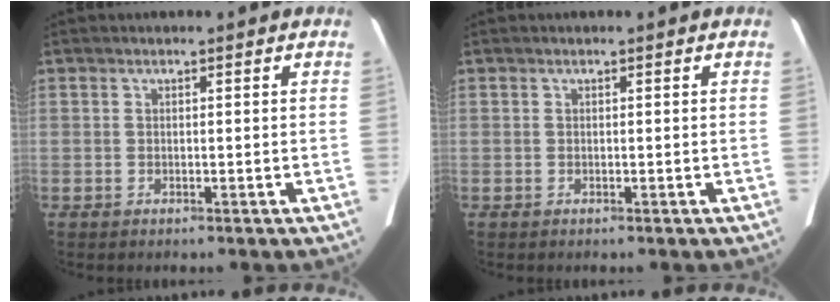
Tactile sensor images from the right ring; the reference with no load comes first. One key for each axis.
{"total": 0.0}